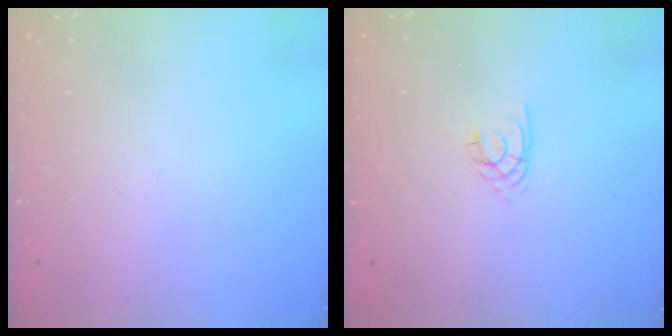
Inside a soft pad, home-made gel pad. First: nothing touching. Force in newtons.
{"total": 2.2, "press": 2.2, "slide": 0.3}